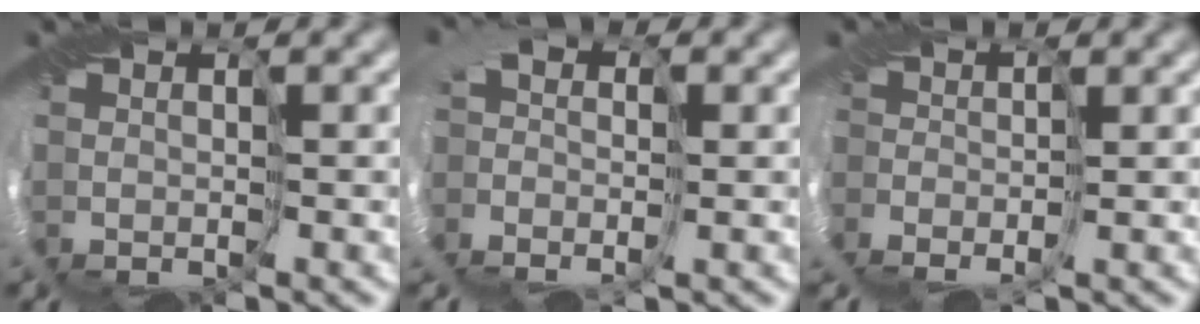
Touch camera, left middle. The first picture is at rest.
{"total": 4.3, "force": [-1.3, 3.2, 2.6], "torque": [-0.033, 0.011, -0.037]}
{"total": 2.3, "force": [-1.7, 1.3, 0.8], "torque": [-0.011, -0.004, -0.032]}